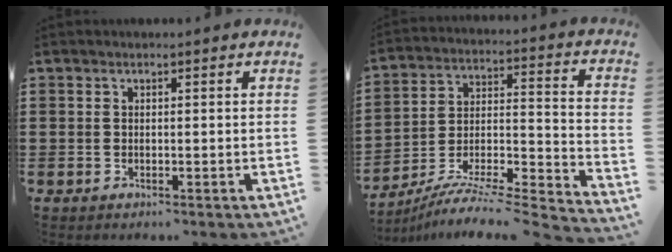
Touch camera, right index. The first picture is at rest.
{"total": 6.8, "force": [-5.9, 0.2, 3.3], "torque": [-0.054, -0.009, -0.122]}